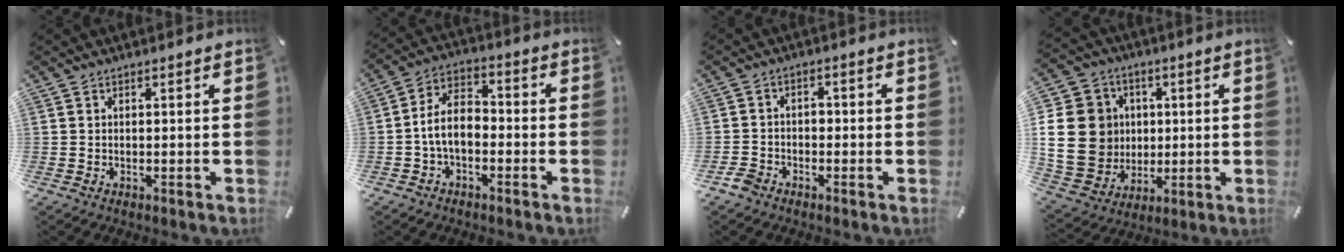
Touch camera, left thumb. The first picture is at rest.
{"total": 8.5, "force": [-2.8, 5.1, 6.1], "torque": [-0.136, 0.016, -0.054]}
{"total": 3.7, "force": [-2.1, 2.8, 1.1], "torque": [-0.018, 0.012, -0.042]}
{"total": 18.4, "force": [1.5, 16.4, 8.2], "torque": [-0.170, 0.004, 0.032]}